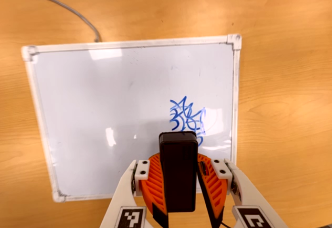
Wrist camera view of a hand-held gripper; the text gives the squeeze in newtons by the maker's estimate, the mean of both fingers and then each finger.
{"total": 9.8, "left": 9.8, "right": 9.8}